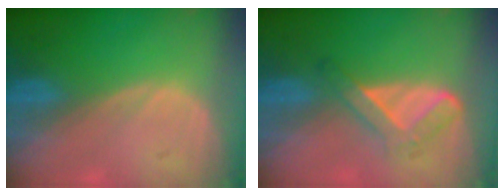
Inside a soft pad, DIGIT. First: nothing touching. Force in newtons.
{"total": 5.6, "press": 4.7, "slide": 3.0}